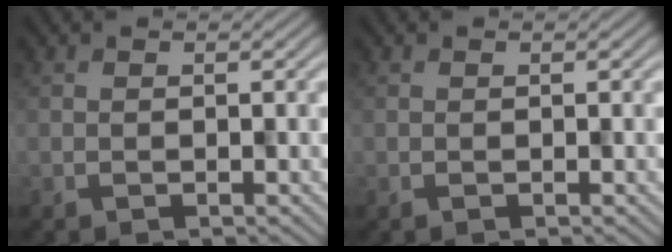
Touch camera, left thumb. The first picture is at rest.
{"total": 0.0}